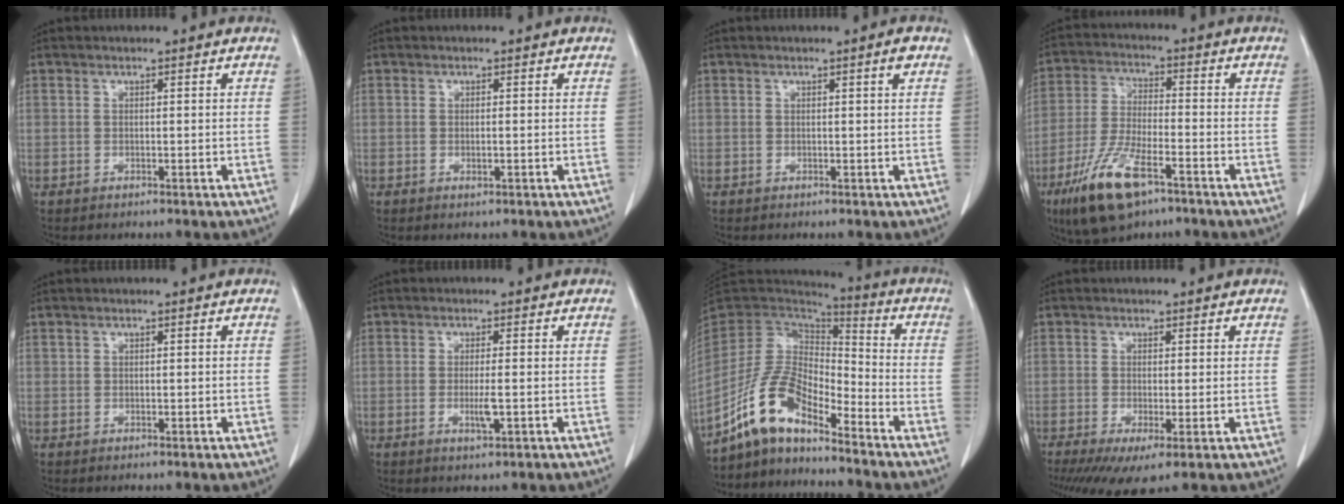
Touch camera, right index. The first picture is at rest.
{"total": 1.0, "force": [-0.2, 0.2, 0.9], "torque": [-0.018, -0.004, -0.001]}
{"total": 1.6, "force": [0.8, -0.2, 1.4], "torque": [-0.021, -0.004, 0.012]}
{"total": 12.1, "force": [-6.9, 3.7, 9.2], "torque": [-0.194, -0.018, -0.124]}
{"total": 0.6, "force": [0.2, 0.3, 0.5], "torque": [-0.010, -0.002, 0.005]}
{"total": 2.9, "force": [-0.6, 0.4, 2.8], "torque": [-0.054, -0.005, -0.010]}
{"total": 10.9, "force": [-8.3, 3.6, 6.2], "torque": [-0.135, 0.027, -0.162]}
{"total": 6.2, "force": [-2.5, 1.9, 5.4], "torque": [-0.086, -0.017, -0.040]}